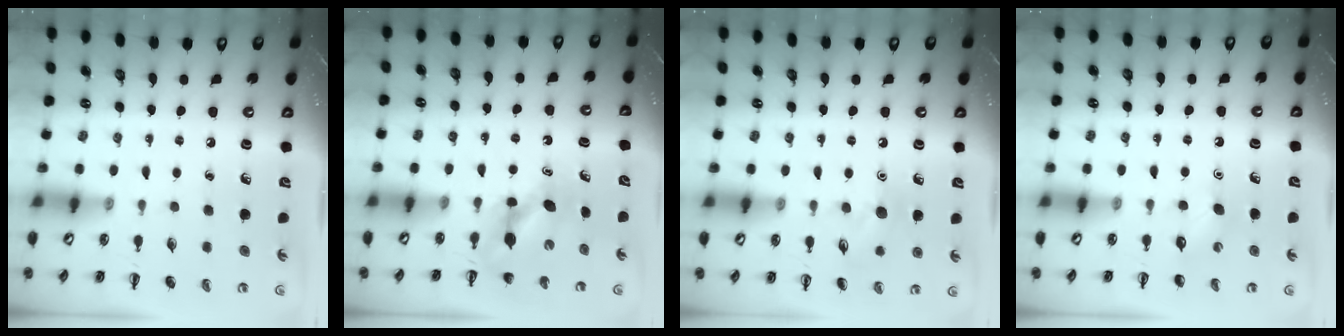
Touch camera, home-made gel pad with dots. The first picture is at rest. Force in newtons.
{"total": 5.2, "press": 5.2, "slide": 0.3}
{"total": 8.0, "press": 7.9, "slide": 1.5}
{"total": 2.8, "press": 2.7, "slide": 0.8}